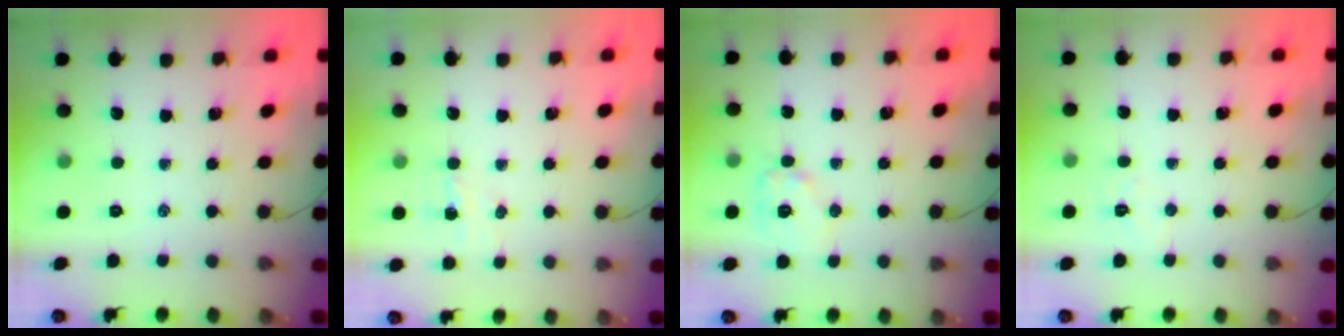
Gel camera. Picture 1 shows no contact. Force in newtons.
{"total": 4.0, "press": 3.8, "slide": 1.2}
{"total": 8.9, "press": 8.9, "slide": 0.7}
{"total": 4.5, "press": 4.4, "slide": 0.9}